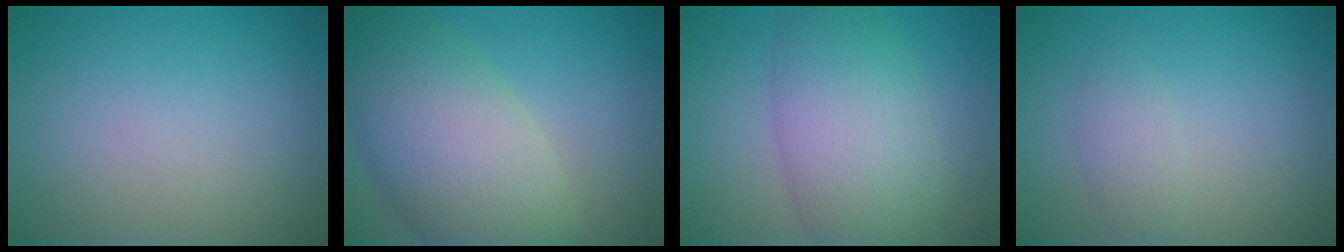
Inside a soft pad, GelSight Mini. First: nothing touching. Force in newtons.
{"total": 9.8, "press": 9.8, "slide": 0.3}
{"total": 7.6, "press": 7.6, "slide": 0.1}
{"total": 1.6, "press": 1.6, "slide": 0.1}